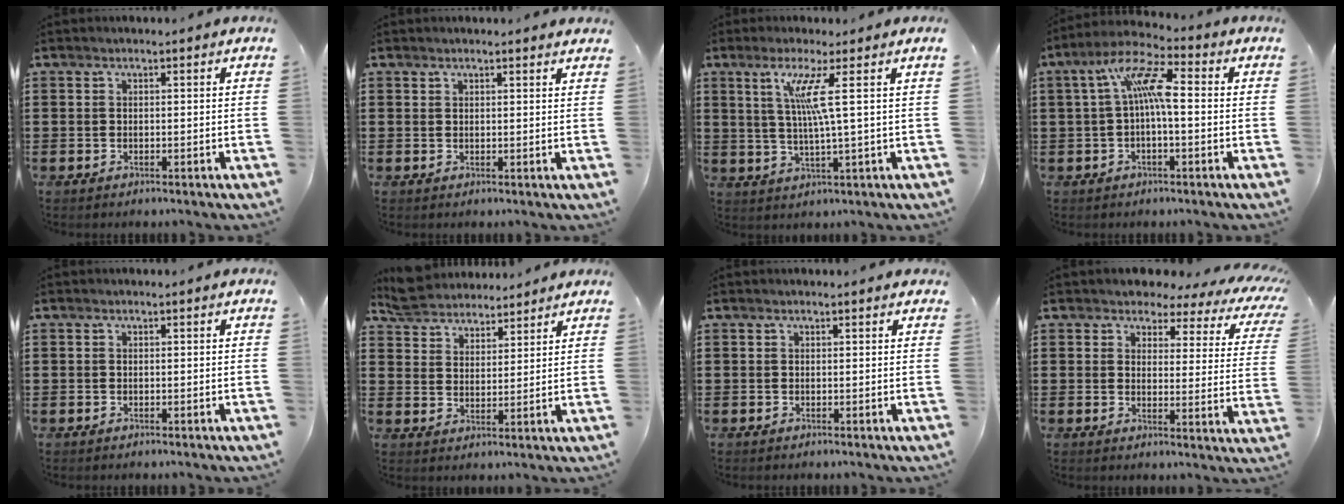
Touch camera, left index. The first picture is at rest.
{"total": 1.2, "force": [1.2, 0.2, 0.1], "torque": [-0.004, 0.001, 0.023]}
{"total": 6.4, "force": [2.2, -1.0, 5.9], "torque": [-0.125, -0.008, 0.030]}
{"total": 9.7, "force": [1.5, 3.2, 9.0], "torque": [-0.191, 0.004, 0.019]}
{"total": 0.0}
{"total": 5.8, "force": [5.6, 1.6, 0.3], "torque": [-0.031, -0.015, 0.104]}
{"total": 0.0}
{"total": 3.5, "force": [2.7, 1.9, 1.1], "torque": [-0.042, -0.009, 0.041]}